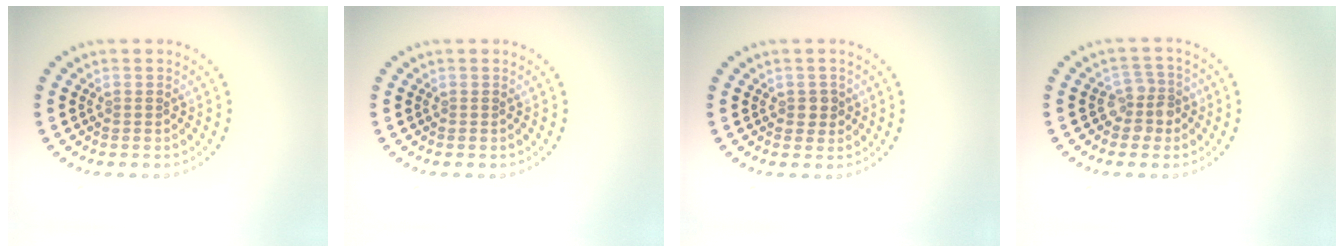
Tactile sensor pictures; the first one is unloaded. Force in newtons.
{"total": 0.0}
{"total": 1.3, "press": 1.2, "slide": 0.4}
{"total": 2.4, "press": 2.0, "slide": 1.4}